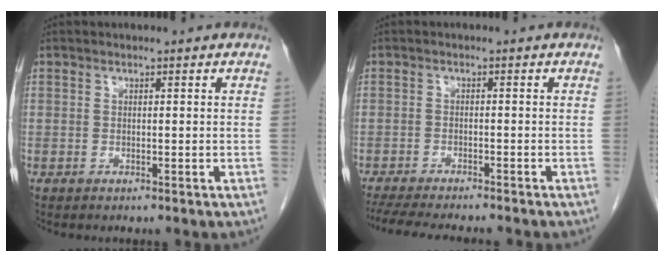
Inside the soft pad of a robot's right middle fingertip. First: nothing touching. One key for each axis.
{"total": 12.0, "fx": -10.6, "fy": 1.7, "fz": 5.5, "tx": -0.083, "ty": -0.017, "tz": -0.148}